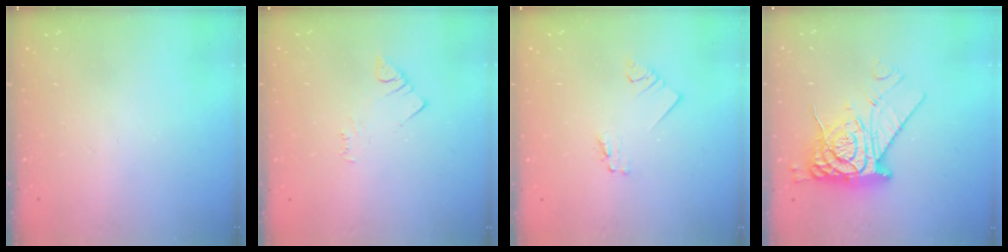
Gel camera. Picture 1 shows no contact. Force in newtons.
{"total": 2.5, "press": 2.5, "slide": 0.4}
{"total": 1.7, "press": 1.7, "slide": 0.3}
{"total": 12.6, "press": 12.5, "slide": 1.4}